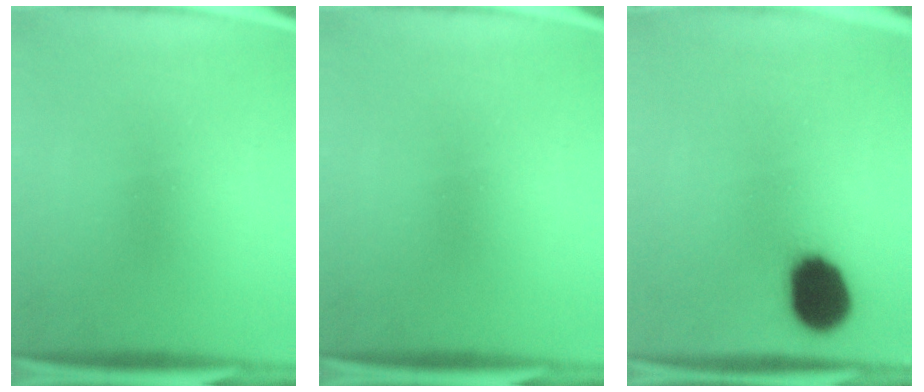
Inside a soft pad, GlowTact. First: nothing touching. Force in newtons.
{"total": 0.0}
{"total": 14.1}